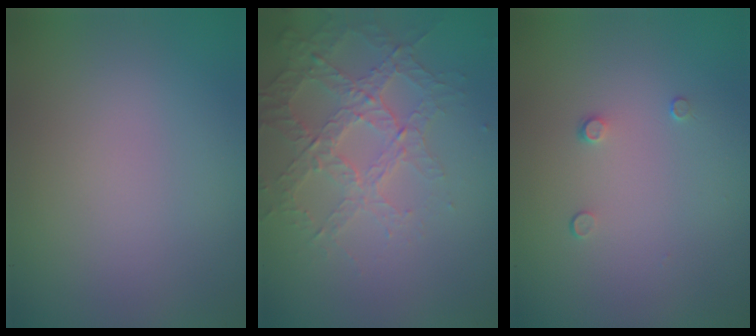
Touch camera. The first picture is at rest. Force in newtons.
{"total": 3.7, "press": 3.4, "slide": 1.4}
{"total": 0.8, "press": 0.4, "slide": 0.6}